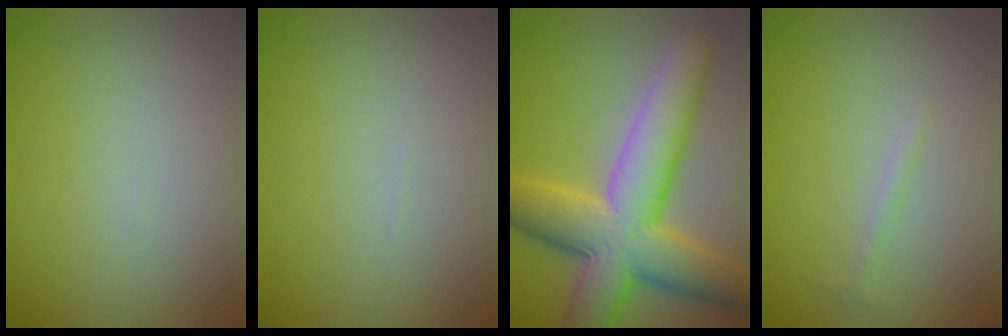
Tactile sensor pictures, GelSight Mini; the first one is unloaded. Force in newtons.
{"total": 0.0}
{"total": 10.6, "press": 10.6, "slide": 0.4}
{"total": 0.6, "press": 0.6, "slide": 0.0}